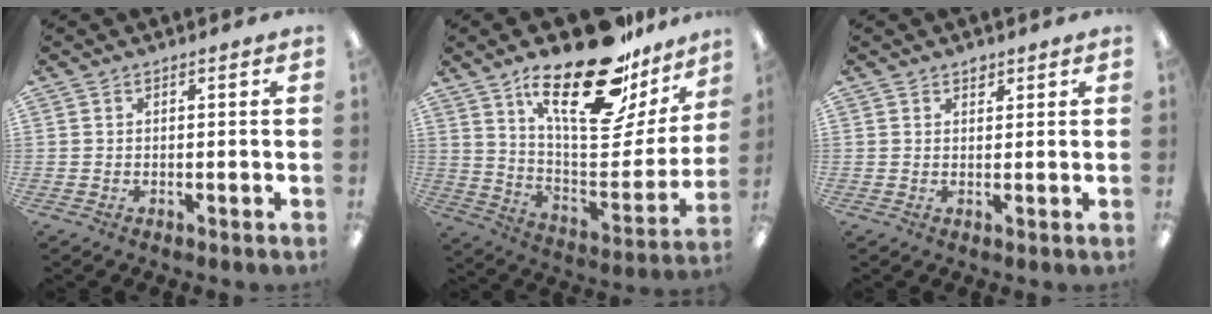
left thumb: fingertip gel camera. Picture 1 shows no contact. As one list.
[{"total": 28.0, "force": [18.5, 10.6, 18.1], "torque": [-0.260, -0.121, 0.311]}, {"total": 1.7, "force": [1.4, 0.9, 0.5], "torque": [0.006, -0.007, 0.023]}]